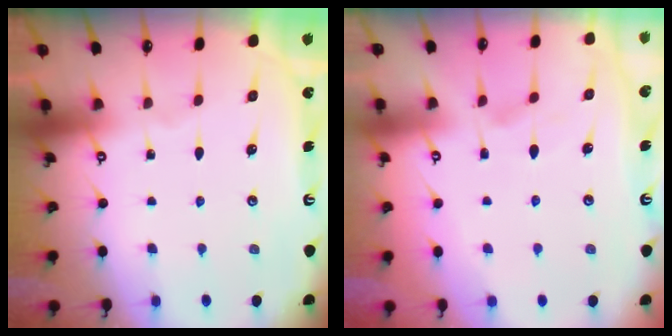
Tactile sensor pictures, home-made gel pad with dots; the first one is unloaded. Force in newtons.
{"total": 2.4, "press": 2.1, "slide": 1.1}